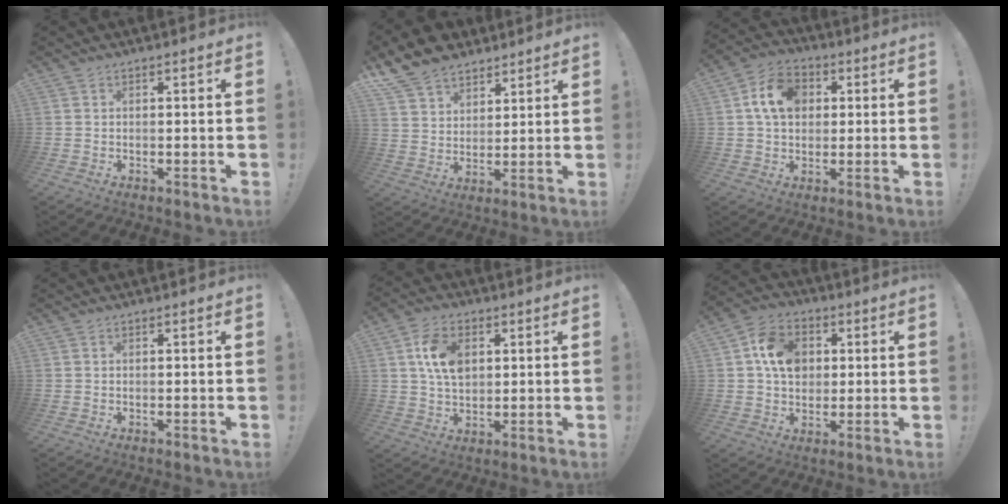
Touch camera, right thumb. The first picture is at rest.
{"total": 11.6, "force": [9.0, 6.8, 2.7], "torque": [-0.052, -0.065, 0.177]}
{"total": 12.4, "force": [3.3, 9.5, 7.3], "torque": [-0.126, 0.010, 0.065]}
{"total": 0.0}
{"total": 10.8, "force": [3.0, 7.4, 7.2], "torque": [-0.120, 0.007, 0.058]}
{"total": 12.3, "force": [2.7, 9.9, 6.8], "torque": [-0.103, 0.009, 0.058]}